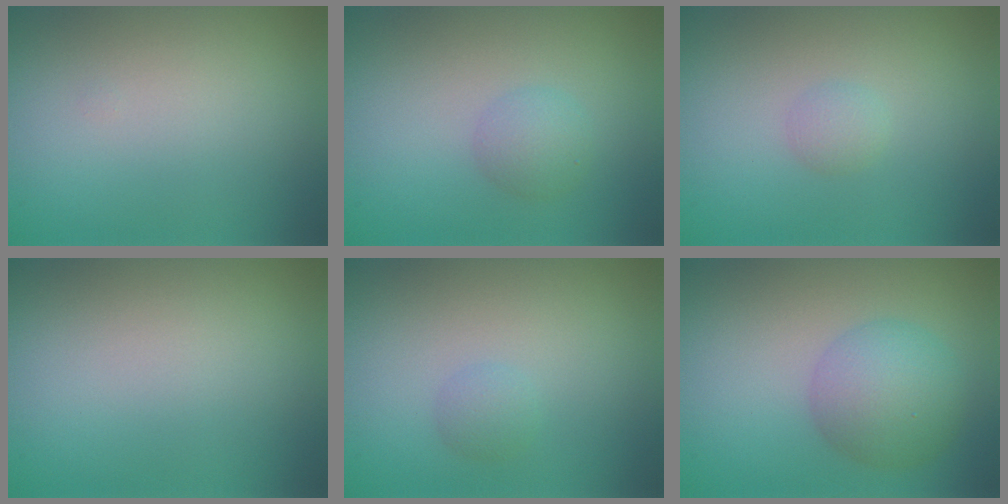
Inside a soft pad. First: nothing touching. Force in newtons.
{"total": 1.7, "press": 1.7, "slide": 0.1}
{"total": 1.0, "press": 1.0, "slide": 0.0}
{"total": 0.0}
{"total": 1.1, "press": 1.1, "slide": 0.0}
{"total": 4.5, "press": 4.5, "slide": 0.1}